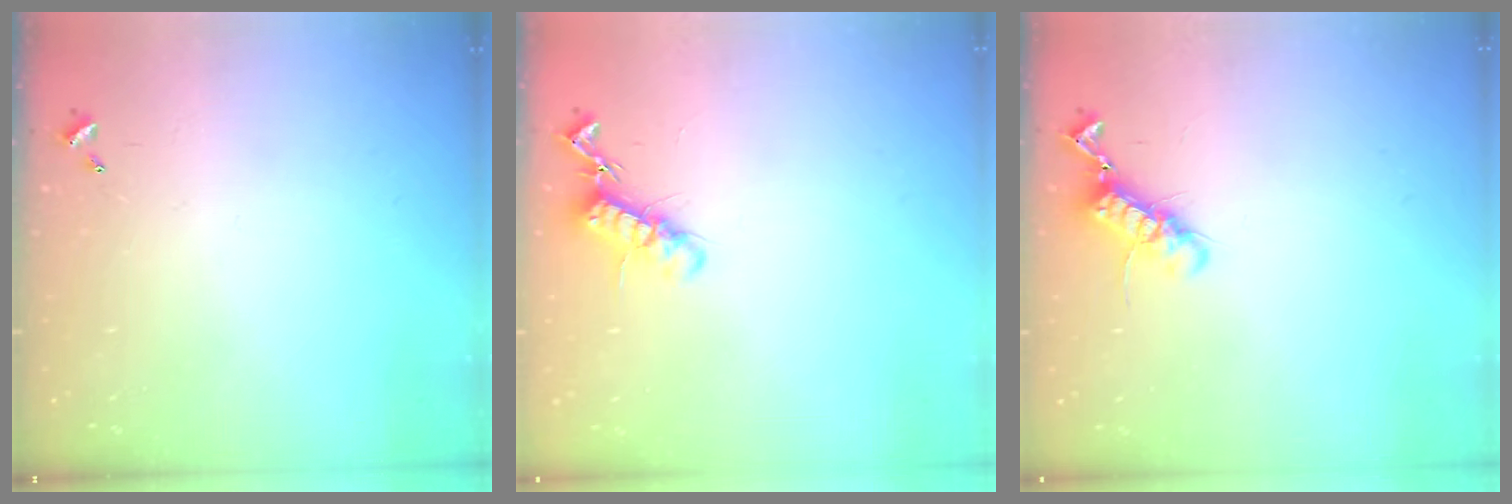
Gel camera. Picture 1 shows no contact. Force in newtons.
{"total": 12.5, "press": 12.5, "slide": 0.6}
{"total": 11.7, "press": 11.7, "slide": 0.9}